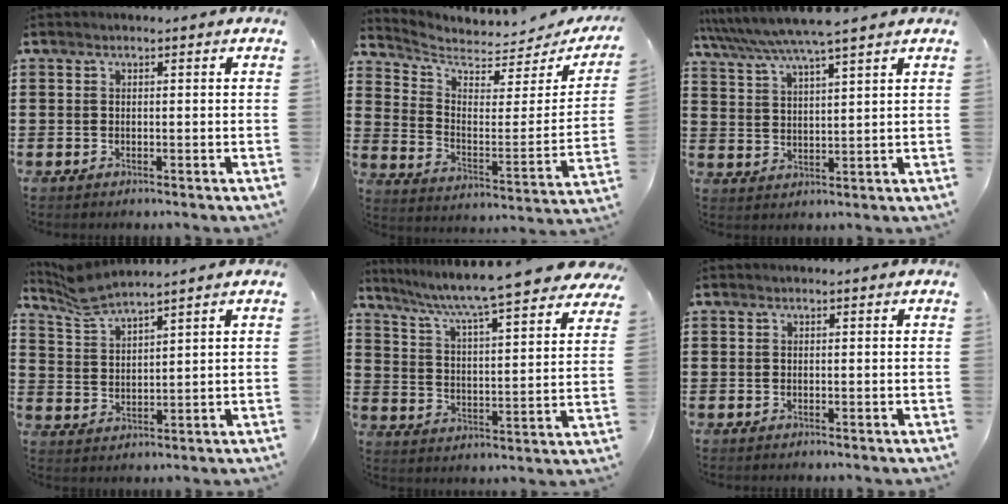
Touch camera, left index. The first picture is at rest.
{"total": 4.5, "force": [4.0, 1.2, 1.7], "torque": [-0.059, -0.039, 0.064]}
{"total": 6.3, "force": [5.6, -0.4, 2.8], "torque": [-0.073, -0.027, 0.097]}
{"total": 4.8, "force": [4.4, 0.0, 1.8], "torque": [-0.050, -0.017, 0.080]}
{"total": 7.2, "force": [6.4, -0.7, 3.3], "torque": [-0.091, -0.052, 0.102]}
{"total": 0.0}